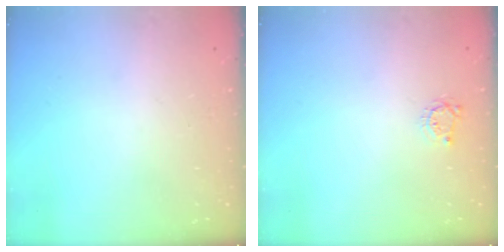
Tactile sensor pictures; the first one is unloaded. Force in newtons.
{"total": 3.4, "press": 3.4, "slide": 0.4}